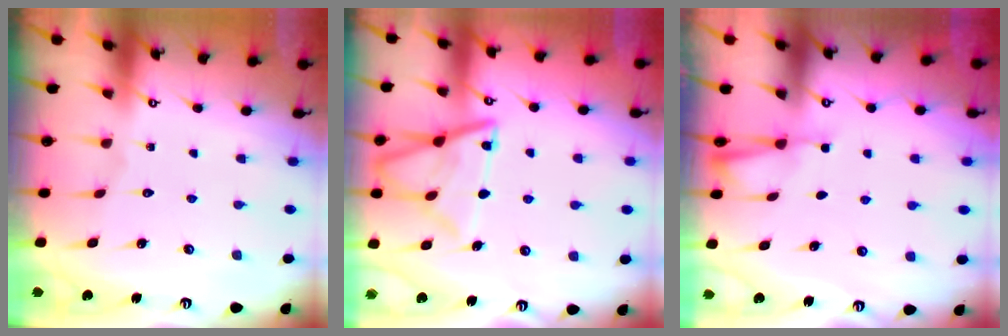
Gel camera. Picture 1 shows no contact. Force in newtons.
{"total": 14.4, "press": 14.3, "slide": 1.5}
{"total": 2.5, "press": 2.4, "slide": 0.4}